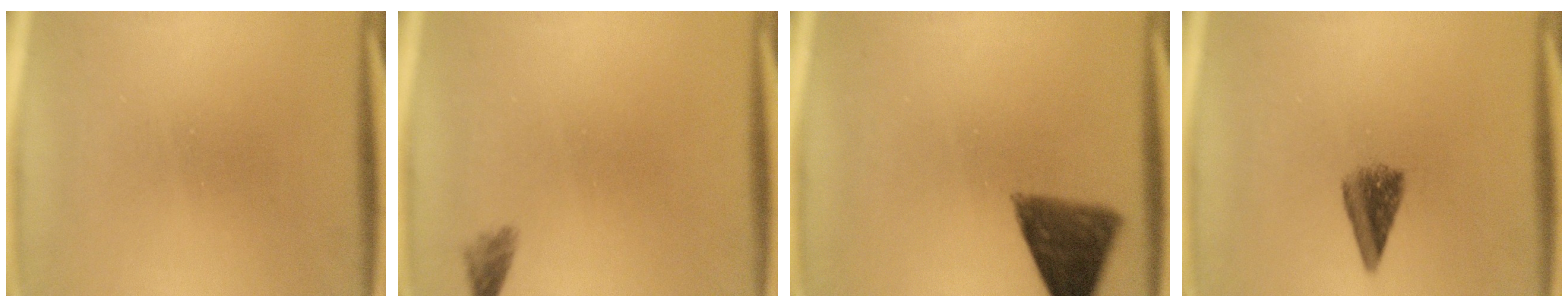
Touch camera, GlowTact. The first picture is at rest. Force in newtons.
{"total": 1.6}
{"total": 8.2}
{"total": 4.2}